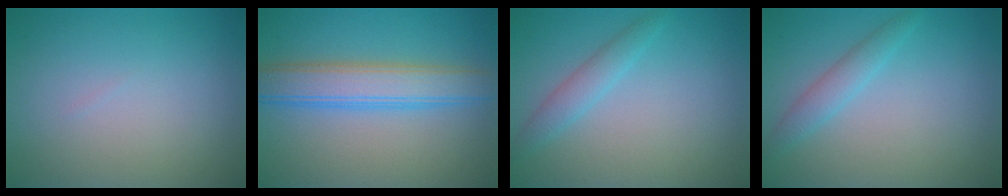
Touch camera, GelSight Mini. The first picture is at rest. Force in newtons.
{"total": 5.3, "press": 5.2, "slide": 0.2}
{"total": 1.9, "press": 1.9, "slide": 0.1}
{"total": 1.9, "press": 1.9, "slide": 0.1}